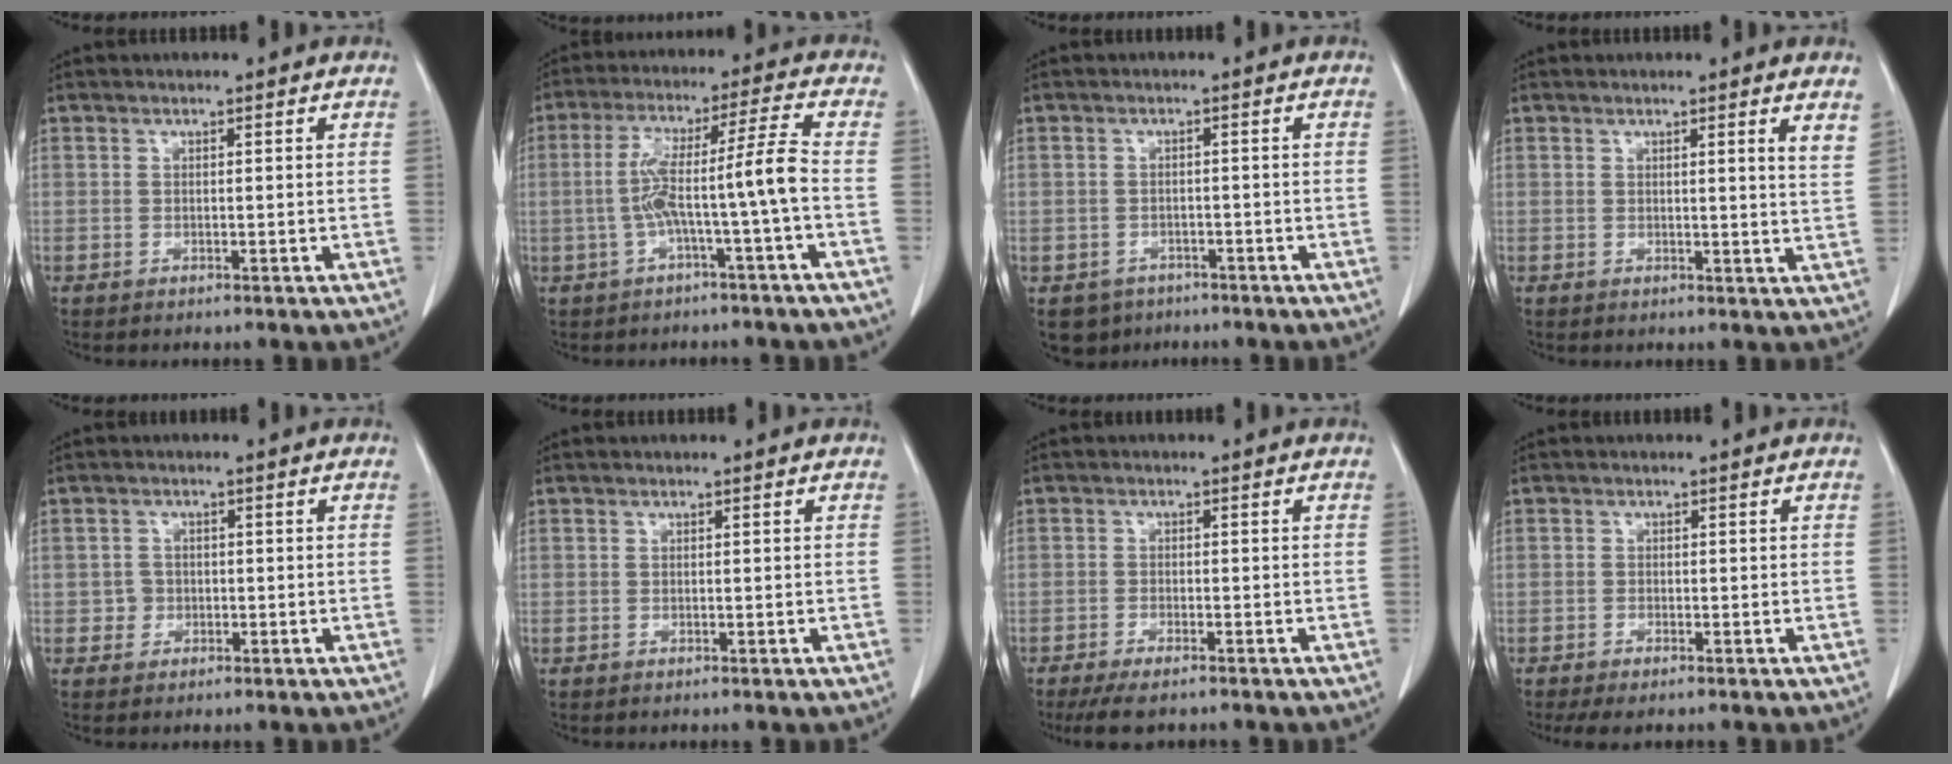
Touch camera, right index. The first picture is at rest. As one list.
[{"total": 8.7, "force": [-1.8, -1.4, 8.4], "torque": [-0.160, 0.032, -0.026]}, {"total": 4.1, "force": [-2.6, 3.1, 0.3], "torque": [-0.002, 0.006, -0.037]}, {"total": 3.3, "force": [2.3, -0.4, 2.4], "torque": [-0.032, -0.014, 0.021]}, {"total": 1.8, "force": [-0.4, 1.7, 0.2], "torque": [0.006, 0.008, -0.010]}, {"total": 0.0}, {"total": 5.1, "force": [-4.1, 1.0, 2.8], "torque": [-0.047, -0.011, -0.068]}, {"total": 2.9, "force": [-2.2, 0.6, 1.8], "torque": [-0.029, -0.008, -0.036]}]